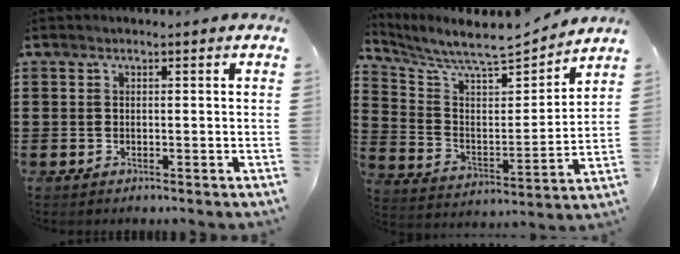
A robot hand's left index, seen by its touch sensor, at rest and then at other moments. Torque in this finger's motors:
{"motor_torque": [1.34, -0.80, 0.31, 0.09]}